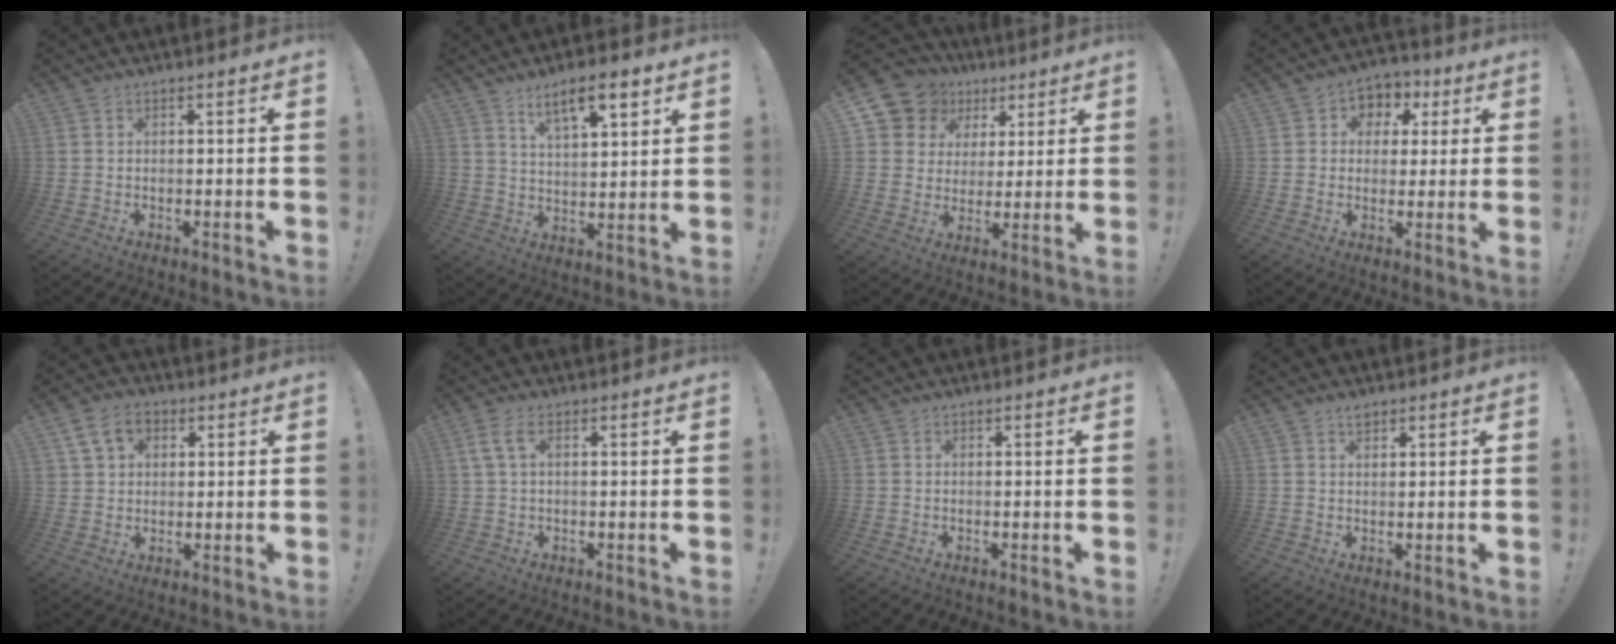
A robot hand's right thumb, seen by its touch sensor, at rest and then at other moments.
{"total": 10.3, "force": [6.5, 3.1, 7.4], "torque": [-0.106, -0.029, 0.108]}
{"total": 11.0, "force": [5.9, 9.0, 2.5], "torque": [-0.040, -0.042, 0.121]}
{"total": 6.4, "force": [0.4, 6.0, 2.0], "torque": [-0.018, 0.002, 0.011]}
{"total": 8.8, "force": [4.0, 6.4, 4.5], "torque": [-0.067, -0.004, 0.078]}
{"total": 4.1, "force": [1.5, 1.6, 3.5], "torque": [-0.067, 0.002, 0.029]}
{"total": 0.0}
{"total": 2.0, "force": [1.6, 0.8, 0.9], "torque": [-0.007, -0.009, 0.028]}